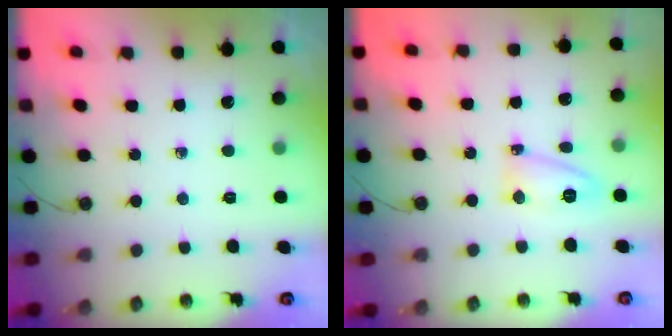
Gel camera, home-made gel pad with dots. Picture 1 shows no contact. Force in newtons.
{"total": 7.0, "press": 6.9, "slide": 0.6}